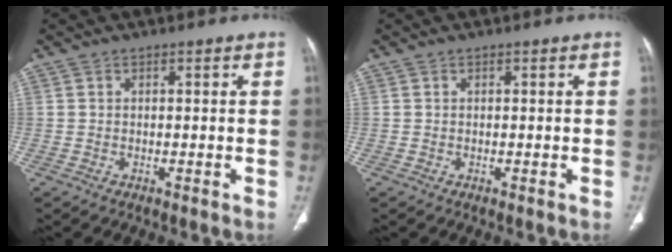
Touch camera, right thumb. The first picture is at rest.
{"total": 0.0}